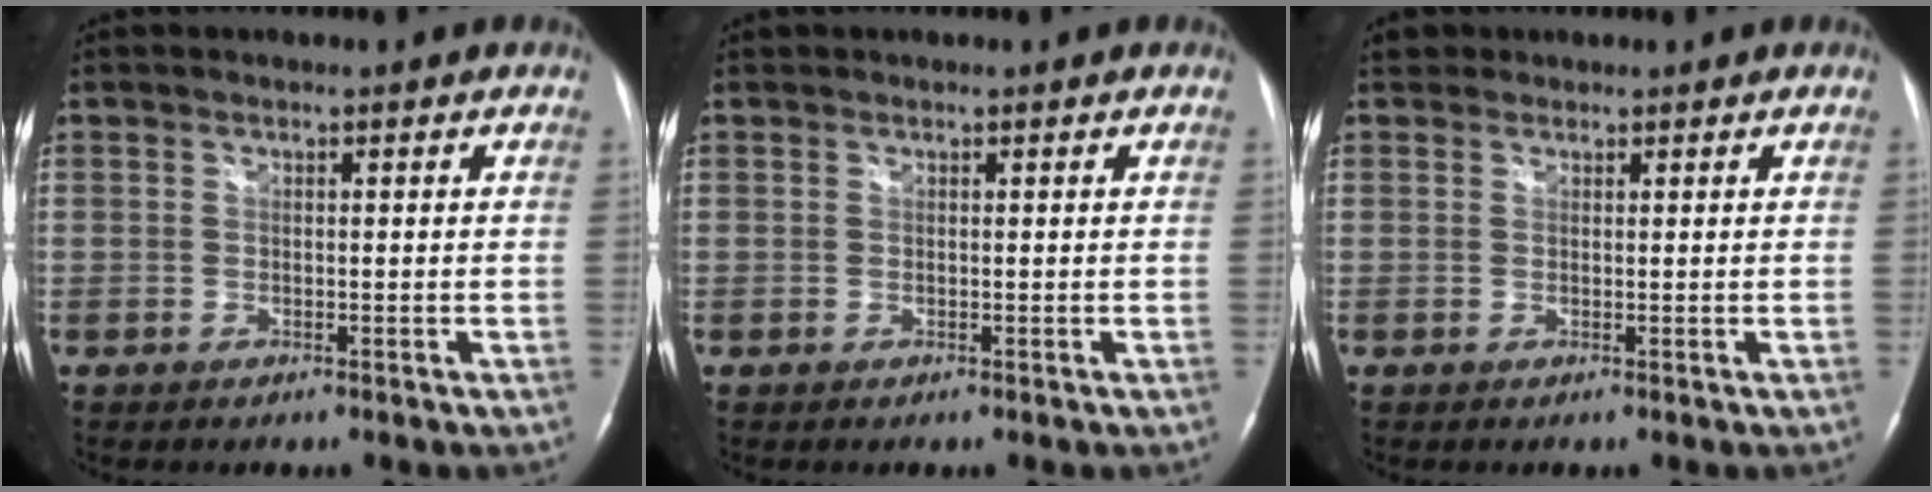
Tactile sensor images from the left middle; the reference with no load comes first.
{"total": 0.0}
{"total": 1.4, "force": [1.0, 0.9, -0.1], "torque": [0.006, 0.013, 0.012]}